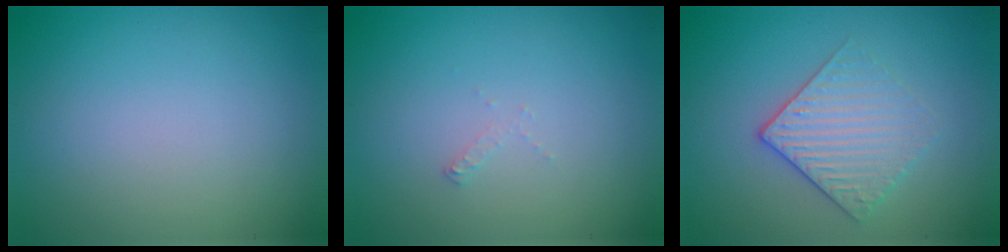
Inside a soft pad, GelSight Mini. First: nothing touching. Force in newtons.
{"total": 0.5, "press": 0.5, "slide": 0.1}
{"total": 3.1, "press": 2.8, "slide": 1.4}